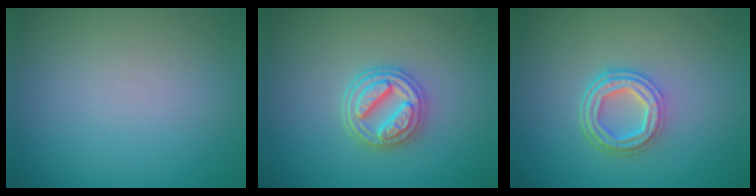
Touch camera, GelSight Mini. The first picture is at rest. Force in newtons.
{"total": 3.9, "press": 3.4, "slide": 2.0}
{"total": 4.1, "press": 3.0, "slide": 2.8}